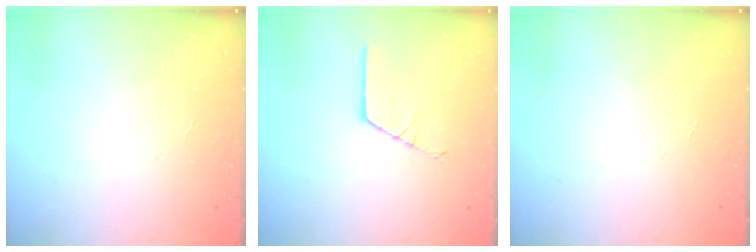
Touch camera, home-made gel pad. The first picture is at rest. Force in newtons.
{"total": 1.8, "press": 1.8, "slide": 0.2}
{"total": 0.0}